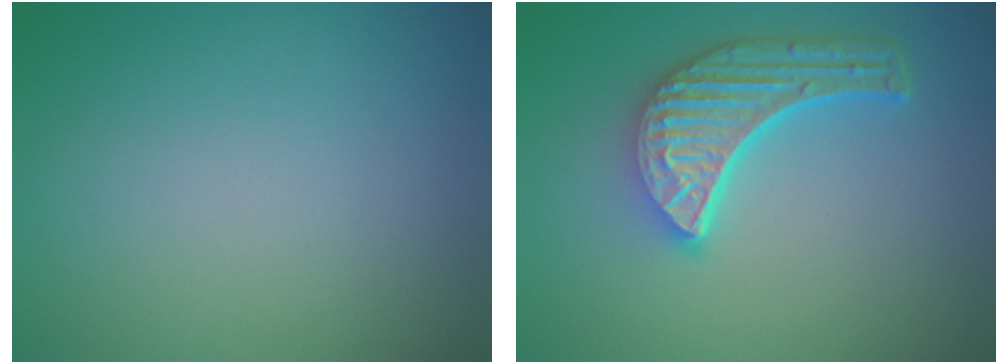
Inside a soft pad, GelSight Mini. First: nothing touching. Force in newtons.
{"total": 5.7, "press": 4.4, "slide": 3.6}